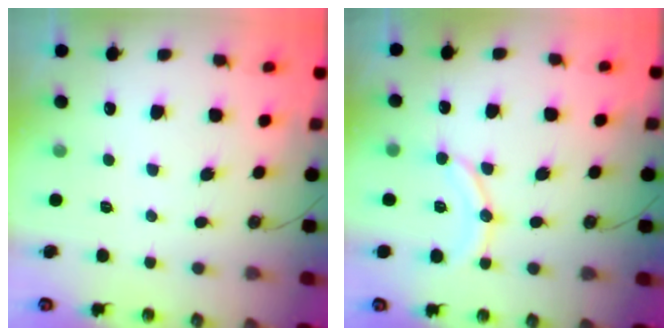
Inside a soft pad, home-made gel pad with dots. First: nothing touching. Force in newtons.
{"total": 11.6, "press": 11.5, "slide": 1.5}